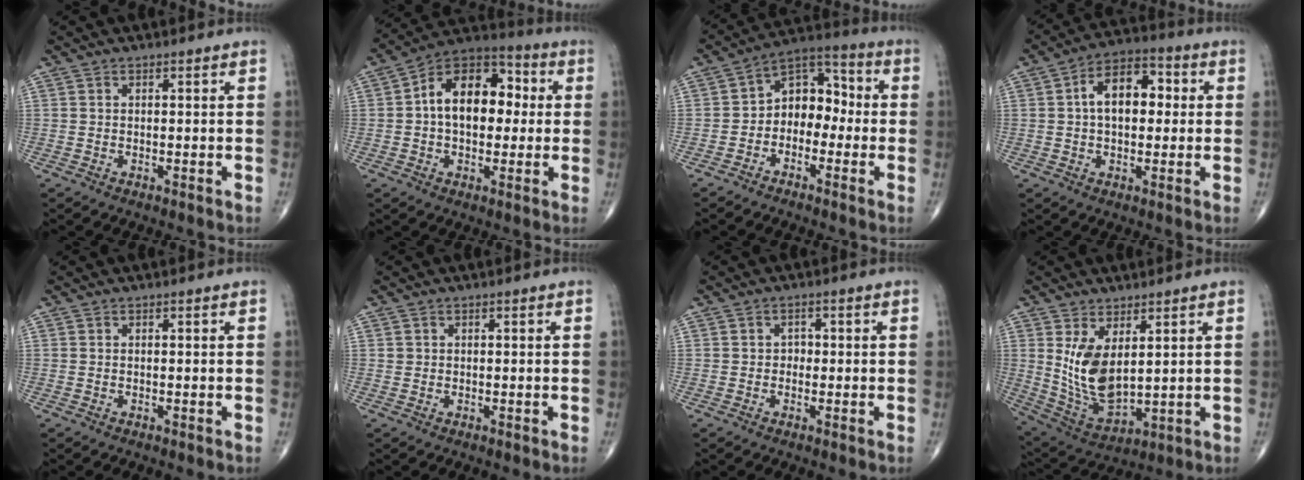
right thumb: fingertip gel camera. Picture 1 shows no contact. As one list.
[{"total": 15.8, "force": [1.5, 10.0, 12.1], "torque": [-0.158, 0.035, 0.012]}, {"total": 9.6, "force": [-1.4, 7.0, 6.5], "torque": [-0.062, 0.046, -0.044]}, {"total": 11.2, "force": [1.5, 6.8, 8.8], "torque": [-0.123, 0.024, 0.017]}, {"total": 0.0}, {"total": 0.5, "force": [0.1, 0.5, 0.0], "torque": [0.005, 0.002, 0.003]}, {"total": 1.6, "force": [-0.2, 1.4, 0.8], "torque": [0.001, 0.006, -0.008]}, {"total": 11.0, "force": [2.9, 5.5, 9.1], "torque": [-0.164, -0.029, 0.077]}]